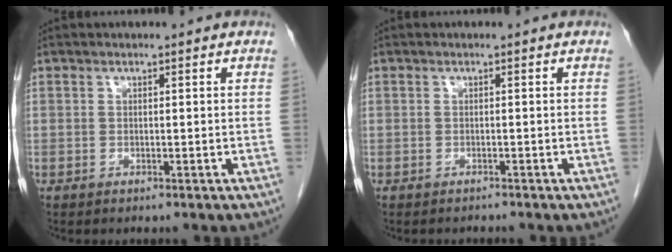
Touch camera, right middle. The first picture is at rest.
{"total": 0.6, "force": [-0.5, -0.1, -0.2], "torque": [-0.006, -0.006, -0.008]}